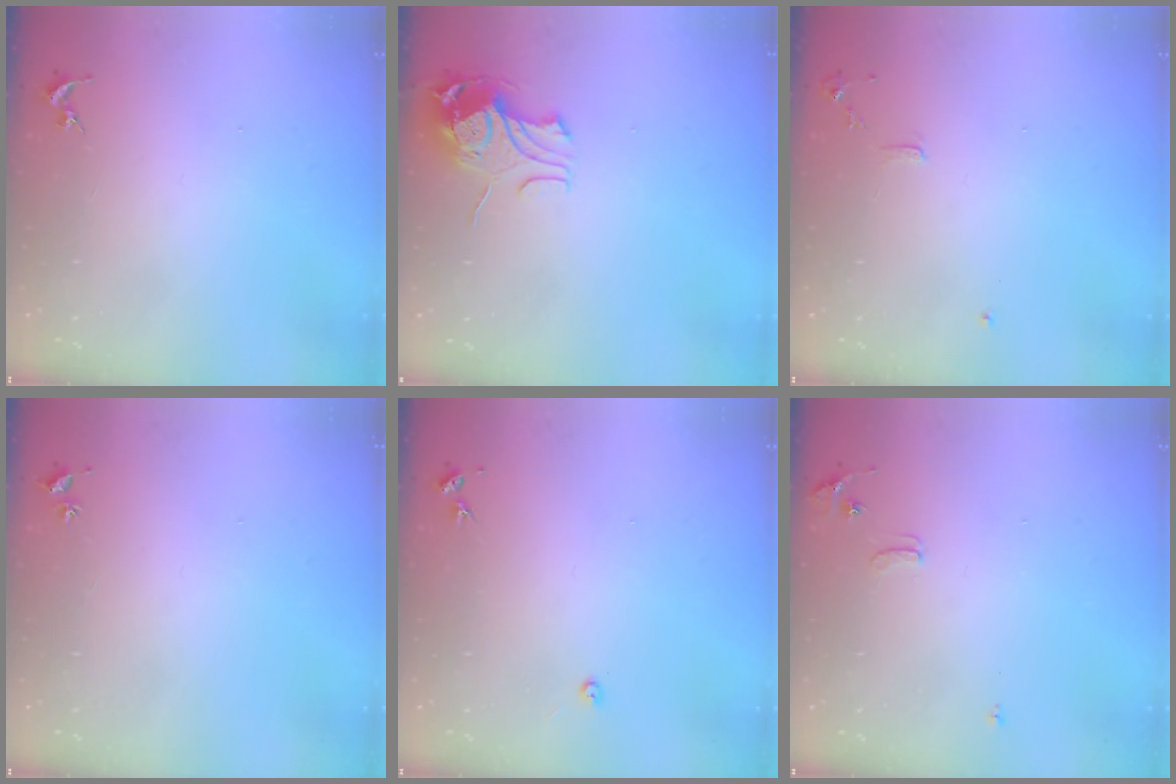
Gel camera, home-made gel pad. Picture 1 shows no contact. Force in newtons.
{"total": 10.8, "press": 10.8, "slide": 1.2}
{"total": 6.0, "press": 6.0, "slide": 0.7}
{"total": 2.0, "press": 2.0, "slide": 0.3}
{"total": 3.0, "press": 3.0, "slide": 0.4}
{"total": 6.1, "press": 6.0, "slide": 0.9}